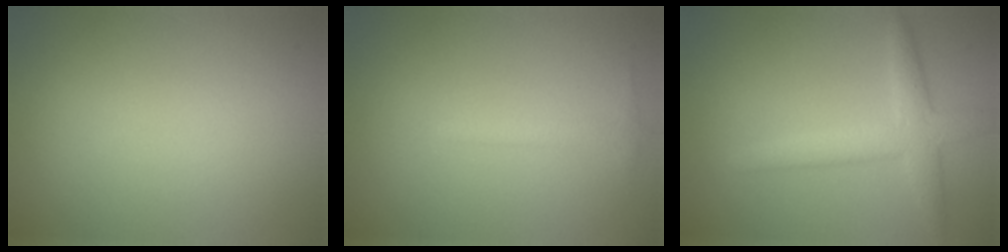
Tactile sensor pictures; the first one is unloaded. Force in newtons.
{"total": 1.1, "press": 1.1, "slide": 0.0}
{"total": 2.8, "press": 2.8, "slide": 0.2}